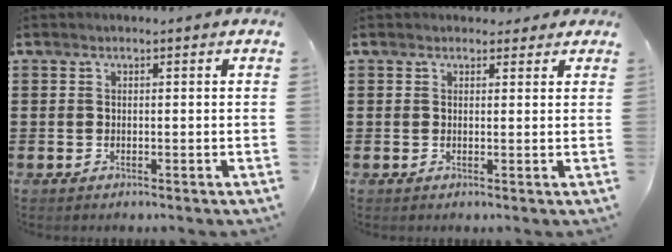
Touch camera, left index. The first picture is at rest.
{"total": 1.7, "force": [1.4, 1.0, 0.2], "torque": [0.000, 0.004, 0.025]}